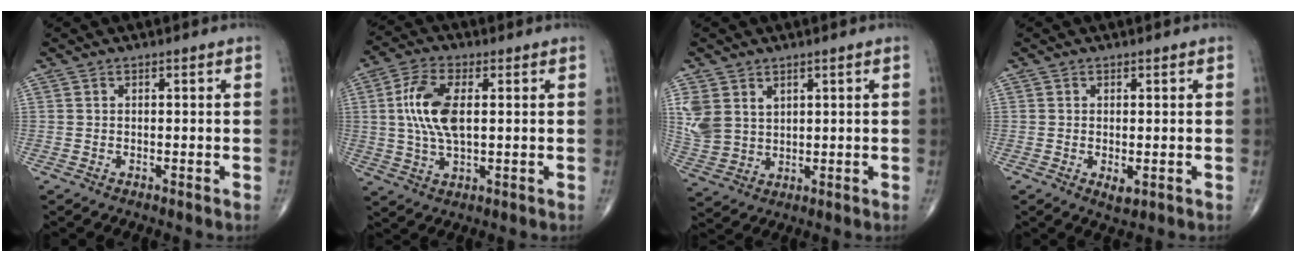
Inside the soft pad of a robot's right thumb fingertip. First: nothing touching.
{"total": 10.4, "force": [1.3, 4.9, 9.0], "torque": [-0.194, 0.003, 0.026]}
{"total": 7.4, "force": [2.9, 5.6, 3.8], "torque": [-0.072, -0.010, 0.073]}
{"total": 2.2, "force": [-0.5, 1.0, 1.9], "torque": [-0.027, -0.005, -0.004]}